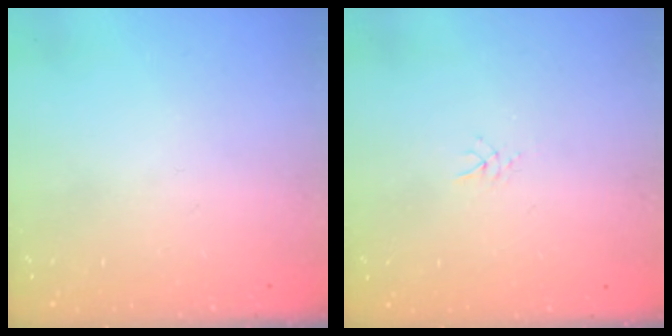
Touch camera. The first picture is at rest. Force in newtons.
{"total": 3.1, "press": 3.0, "slide": 0.5}